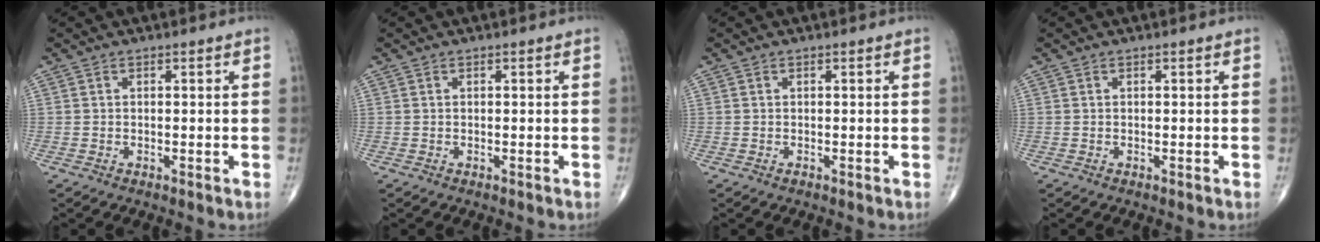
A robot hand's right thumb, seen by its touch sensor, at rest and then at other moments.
{"total": 0.0}
{"total": 0.0}
{"total": 0.0}